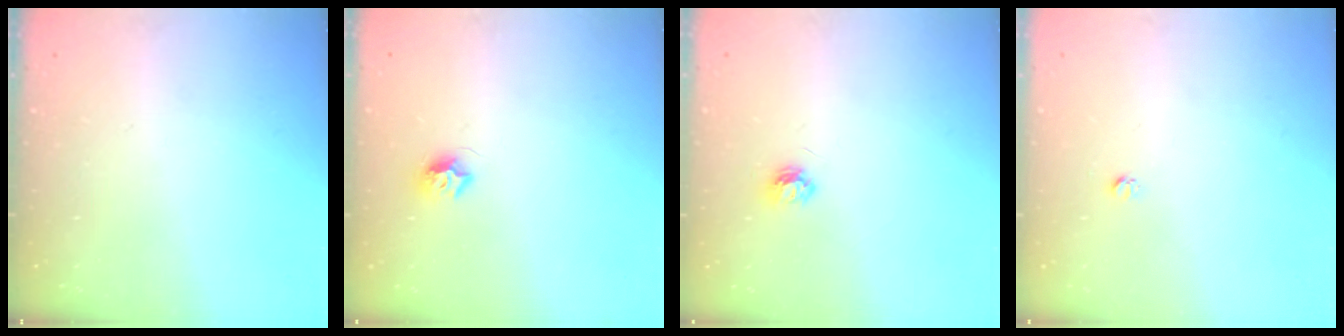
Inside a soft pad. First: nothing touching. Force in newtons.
{"total": 7.4, "press": 7.4, "slide": 0.4}
{"total": 3.9, "press": 3.9, "slide": 0.5}
{"total": 2.7, "press": 2.7, "slide": 0.3}